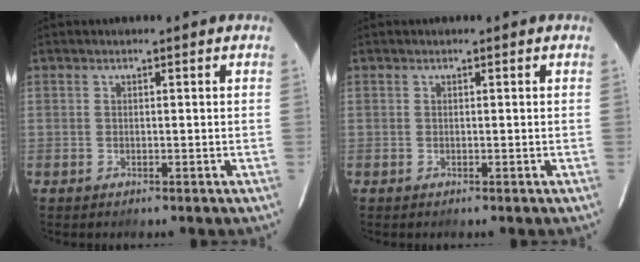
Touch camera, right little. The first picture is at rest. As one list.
[{"total": 0.0}]